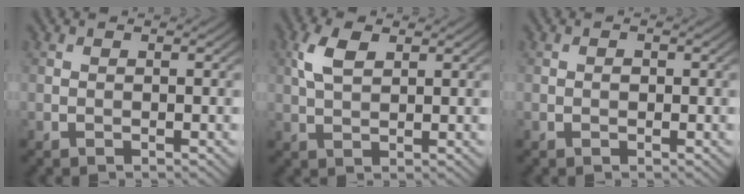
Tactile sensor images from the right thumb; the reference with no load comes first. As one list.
[{"total": 4.3, "force": [1.7, 2.1, 3.3], "torque": [-0.081, 0.009, 0.034]}, {"total": 0.7, "force": [0.0, 0.6, 0.4], "torque": [-0.006, -0.002, -0.003]}]